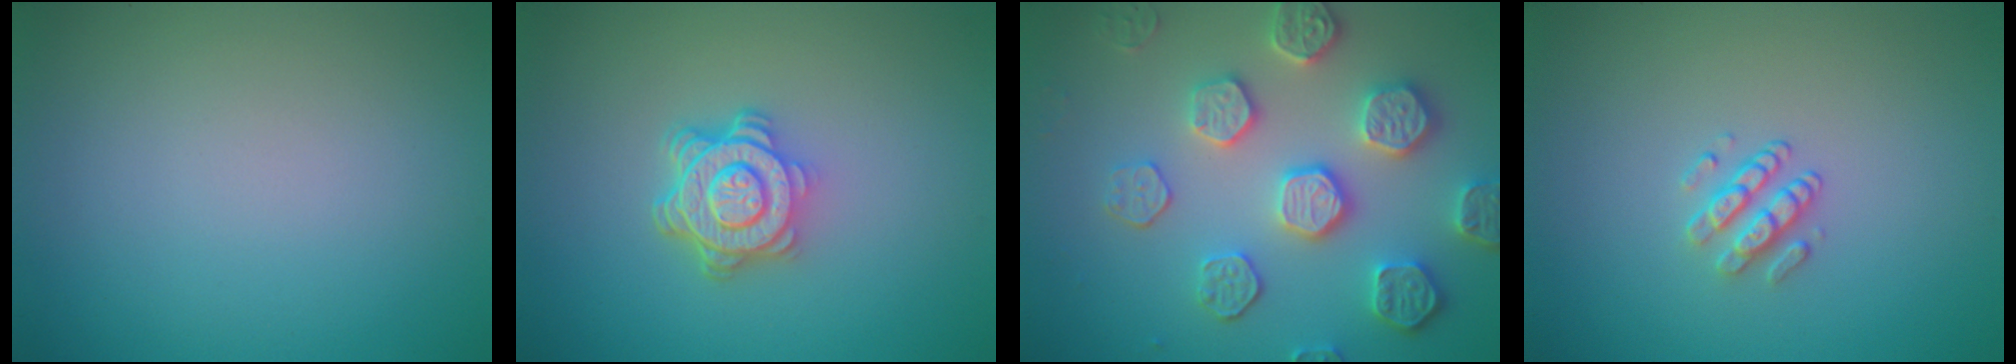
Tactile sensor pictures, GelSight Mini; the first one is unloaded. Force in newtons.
{"total": 4.8, "press": 3.7, "slide": 3.1}
{"total": 5.6, "press": 5.1, "slide": 2.3}
{"total": 1.8, "press": 1.3, "slide": 1.2}